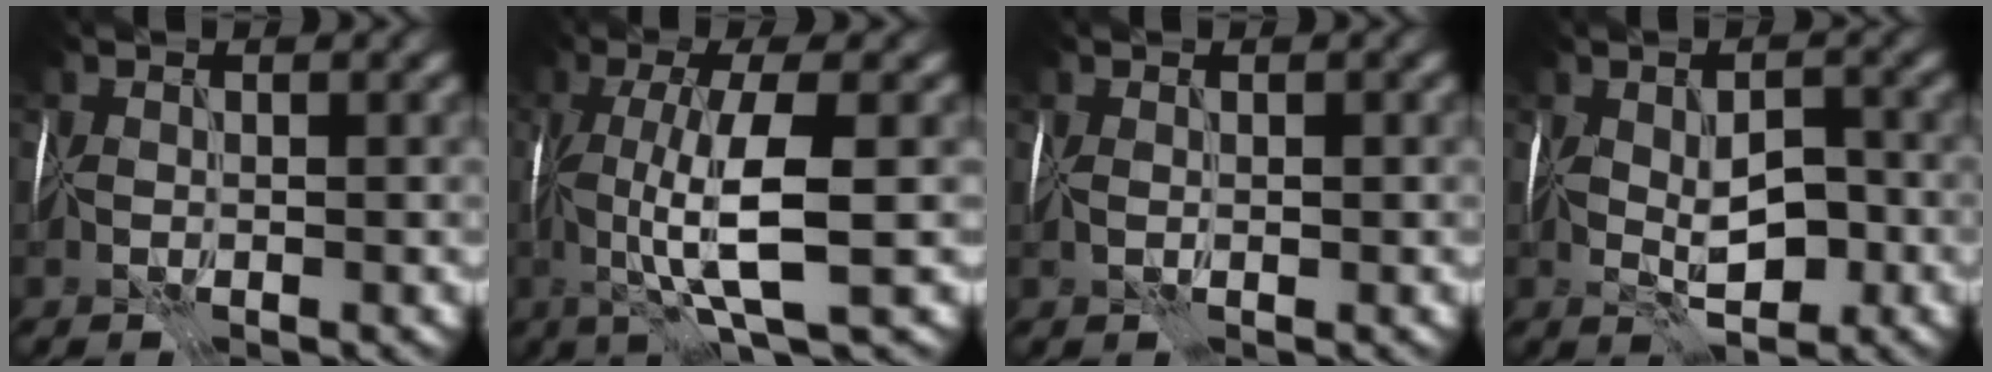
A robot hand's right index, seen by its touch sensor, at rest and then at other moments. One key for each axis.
{"total": 7.4, "fx": -0.4, "fy": 1.7, "fz": 7.1, "tx": -0.136, "ty": -0.001, "tz": -0.007}
{"total": 1.1, "fx": 0.2, "fy": 0.5, "fz": 0.9, "tx": -0.012, "ty": 0.002, "tz": 0.007}
{"total": 4.6, "fx": -0.5, "fy": 2.5, "fz": 3.8, "tx": -0.066, "ty": -0.006, "tz": -0.007}